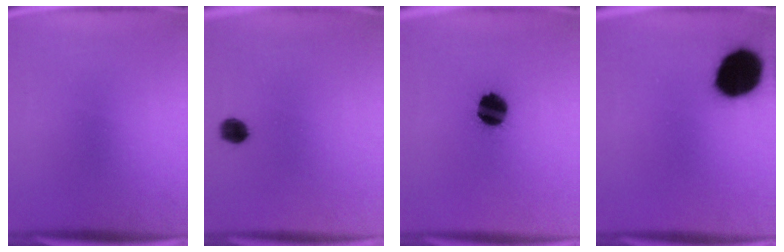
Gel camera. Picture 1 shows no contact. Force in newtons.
{"total": 3.6}
{"total": 11.2}
{"total": 16.7}